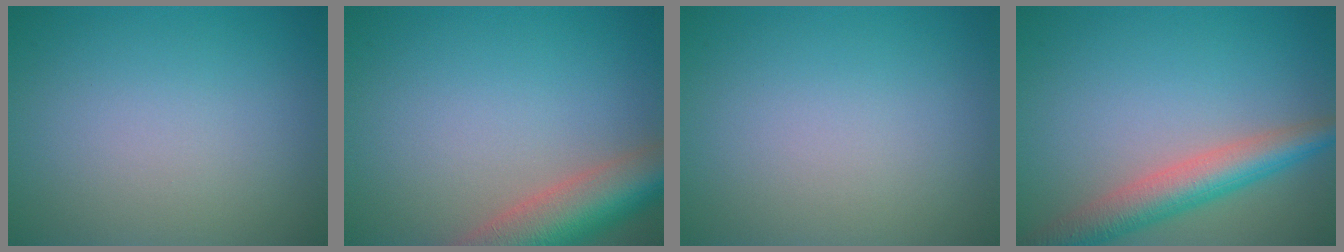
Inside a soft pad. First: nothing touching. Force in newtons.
{"total": 7.4, "press": 7.4, "slide": 0.7}
{"total": 0.0}
{"total": 5.4, "press": 5.4, "slide": 0.4}